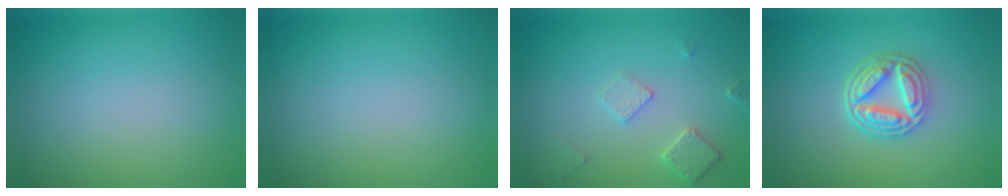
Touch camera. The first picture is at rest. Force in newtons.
{"total": 0.0}
{"total": 2.5, "press": 2.4, "slide": 0.4}
{"total": 4.8, "press": 3.8, "slide": 2.9}